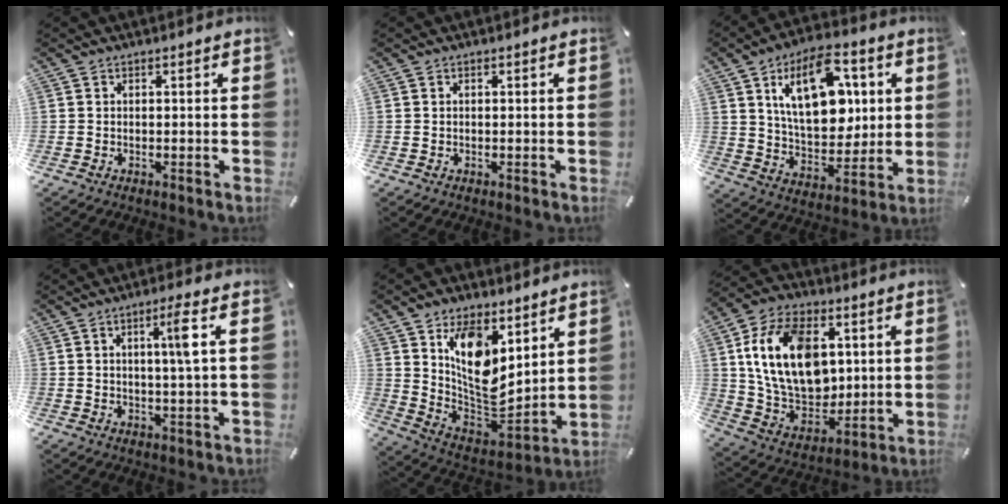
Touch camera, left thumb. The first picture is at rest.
{"total": 0.0}
{"total": 18.5, "force": [6.9, 11.1, 13.2], "torque": [-0.209, -0.010, 0.118]}
{"total": 6.0, "force": [1.7, 0.2, 5.8], "torque": [-0.107, -0.004, 0.021]}
{"total": 13.2, "force": [6.6, 8.4, 7.8], "torque": [-0.139, -0.057, 0.129]}
{"total": 20.1, "force": [4.5, 14.2, 13.5], "torque": [-0.268, -0.006, 0.086]}